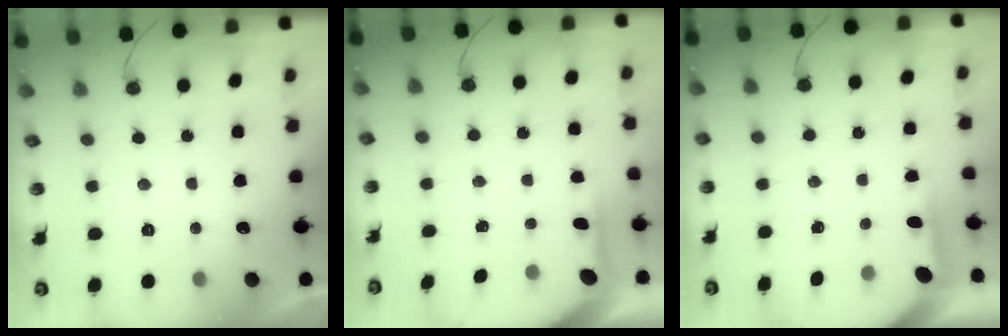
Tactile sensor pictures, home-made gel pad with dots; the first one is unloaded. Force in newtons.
{"total": 5.1, "press": 5.1, "slide": 0.3}
{"total": 3.8, "press": 3.7, "slide": 0.5}